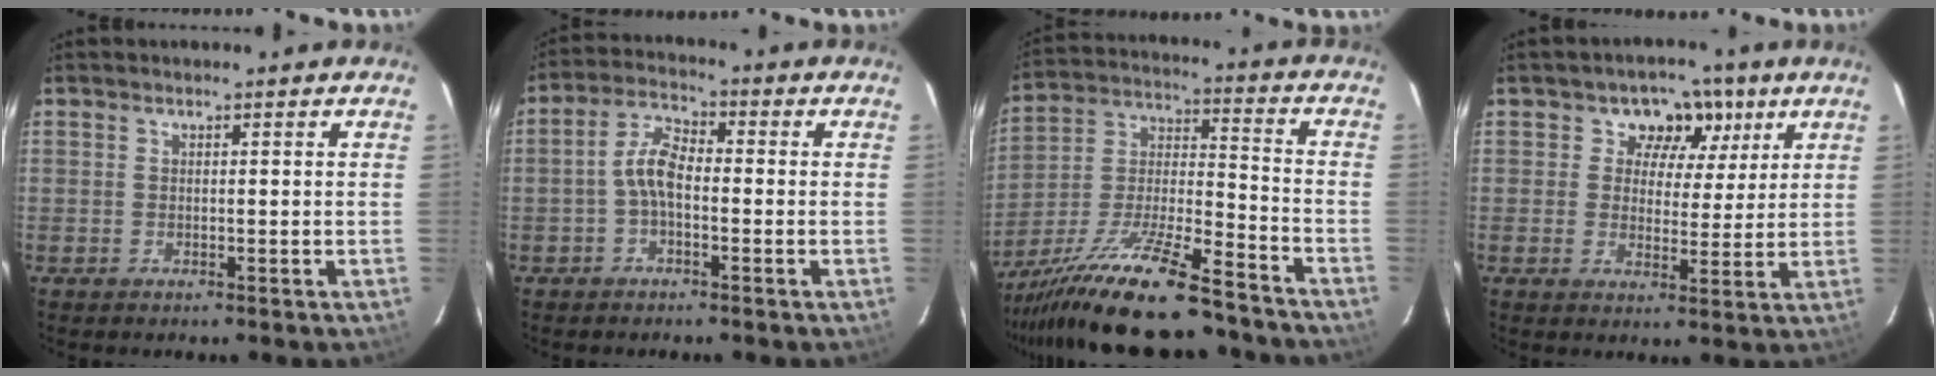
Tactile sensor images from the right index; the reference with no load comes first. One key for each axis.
{"total": 5.3, "fx": -1.4, "fy": 2.5, "fz": 4.4, "tx": -0.095, "ty": 0.019, "tz": -0.031}
{"total": 23.8, "fx": -19.2, "fy": 3.6, "fz": 13.5, "tx": -0.259, "ty": -0.036, "tz": -0.314}
{"total": 7.2, "fx": 3.2, "fy": 6.0, "fz": 2.2, "tx": -0.028, "ty": 0.003, "tz": 0.040}